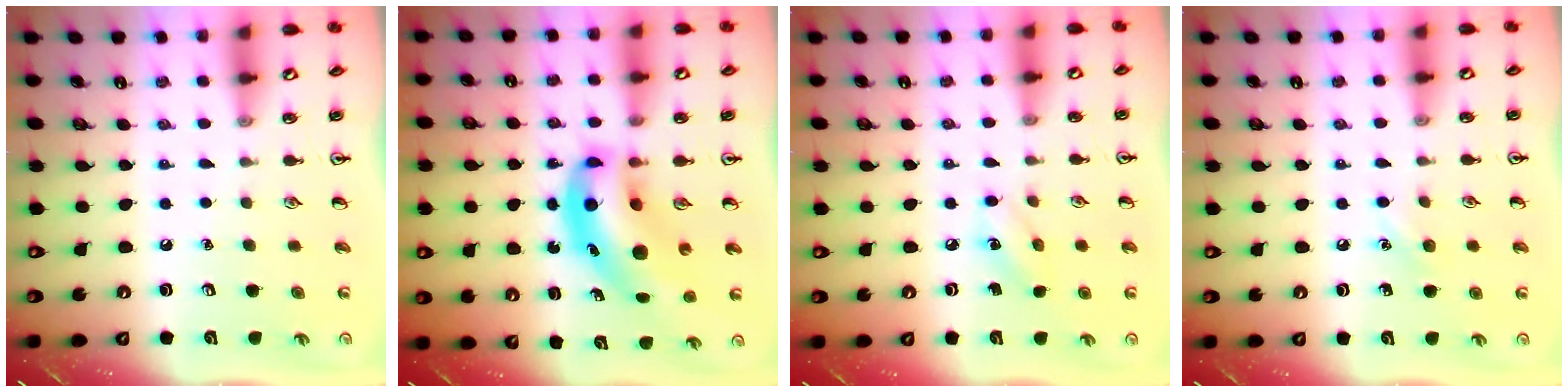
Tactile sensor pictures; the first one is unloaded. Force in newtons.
{"total": 13.0, "press": 12.4, "slide": 3.9}
{"total": 5.4, "press": 5.1, "slide": 1.5}
{"total": 5.7, "press": 5.4, "slide": 1.6}